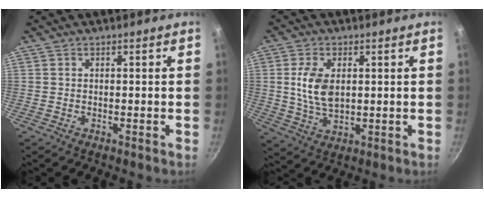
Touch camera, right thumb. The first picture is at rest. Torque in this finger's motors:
{"motor_torque": [0.01, -0.12, 0.96, -0.31, 0.08]}